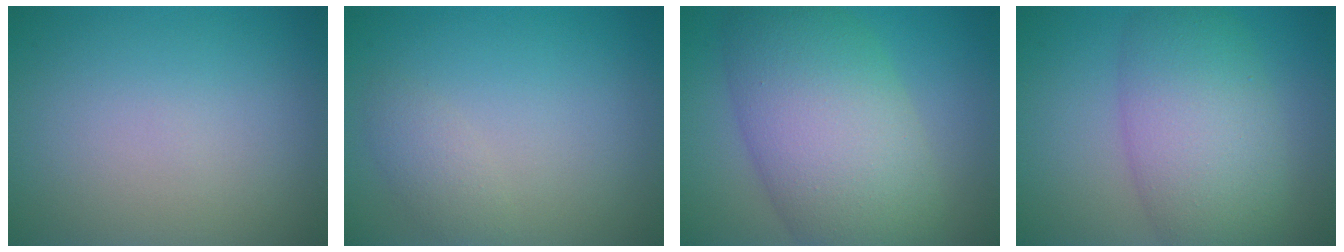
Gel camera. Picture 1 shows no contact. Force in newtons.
{"total": 1.5, "press": 1.5, "slide": 0.1}
{"total": 10.8, "press": 10.8, "slide": 0.1}
{"total": 7.5, "press": 7.5, "slide": 0.2}